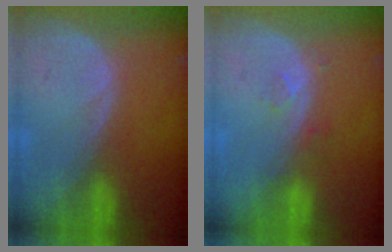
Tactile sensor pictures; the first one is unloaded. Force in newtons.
{"total": 1.9, "press": 1.6, "slide": 1.0}